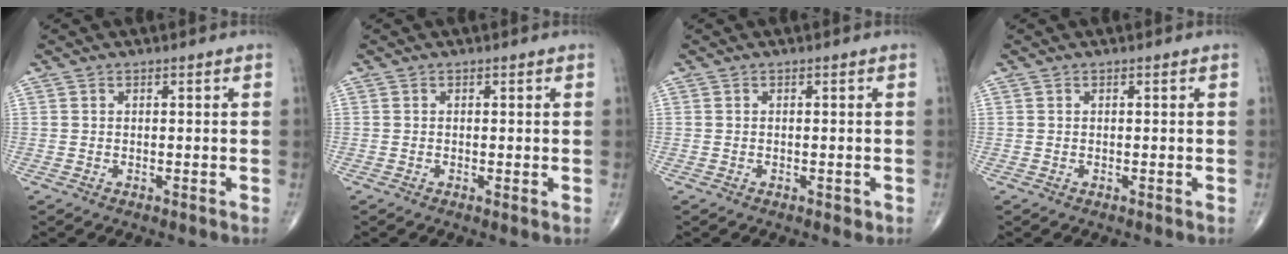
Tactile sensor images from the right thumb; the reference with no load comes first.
{"total": 0.7, "force": [0.0, 0.1, 0.6], "torque": [-0.017, -0.005, -0.003]}
{"total": 0.9, "force": [-0.4, 0.5, 0.7], "torque": [-0.009, -0.002, -0.004]}
{"total": 0.0}